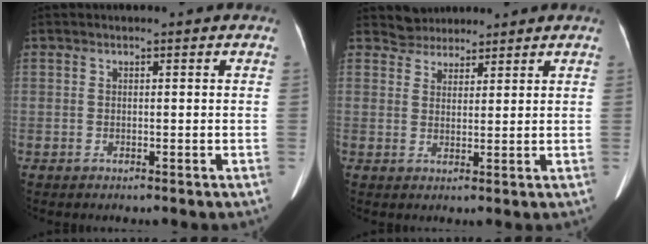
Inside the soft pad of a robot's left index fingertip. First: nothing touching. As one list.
[{"total": 3.2, "force": [2.9, 1.3, -0.5], "torque": [0.008, 0.017, 0.049]}]